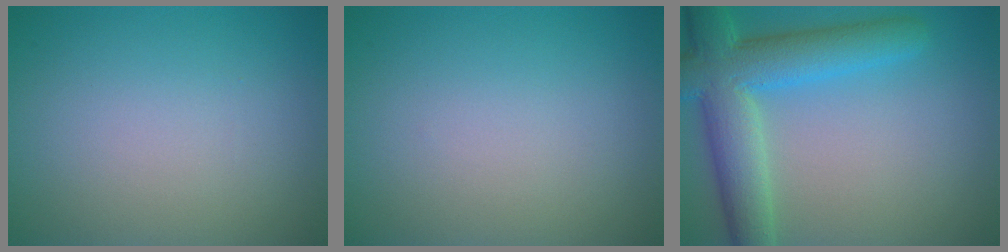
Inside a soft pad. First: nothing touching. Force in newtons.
{"total": 0.0}
{"total": 7.8, "press": 7.8, "slide": 0.3}